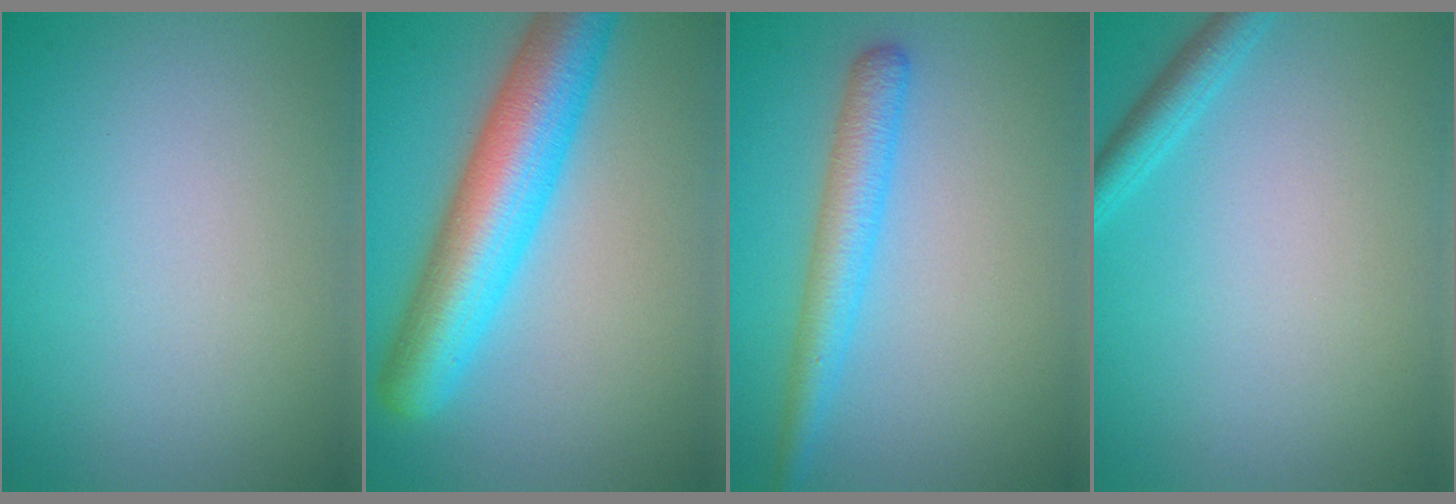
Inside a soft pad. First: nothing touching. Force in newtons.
{"total": 8.5, "press": 8.5, "slide": 0.2}
{"total": 3.4, "press": 3.4, "slide": 0.1}
{"total": 2.0, "press": 2.0, "slide": 0.2}